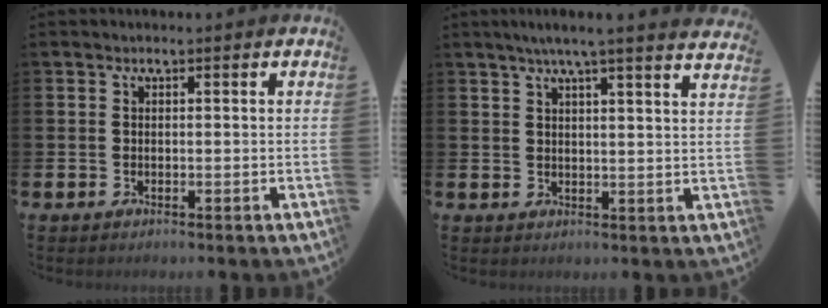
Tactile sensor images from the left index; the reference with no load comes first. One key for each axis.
{"total": 4.6, "fx": 4.1, "fy": -0.7, "fz": 1.9, "tx": -0.047, "ty": -0.014, "tz": 0.072}